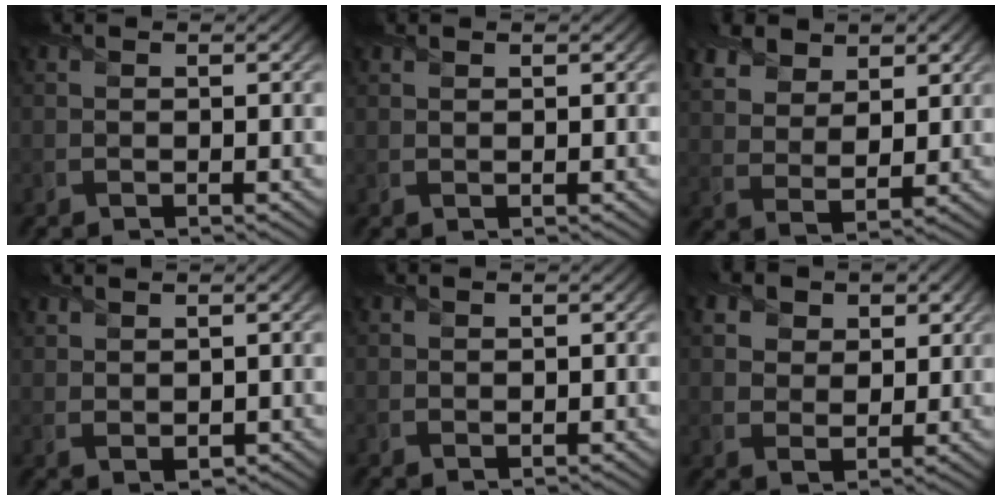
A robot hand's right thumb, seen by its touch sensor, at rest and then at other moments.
{"total": 0.7, "force": [0.6, 0.2, 0.3], "torque": [-0.007, 0.001, 0.012]}
{"total": 7.2, "force": [4.7, 4.0, 3.7], "torque": [-0.102, 0.003, 0.086]}
{"total": 2.0, "force": [1.4, 0.8, 1.2], "torque": [-0.028, 0.000, 0.036]}
{"total": 0.6, "force": [0.5, 0.3, 0.2], "torque": [-0.007, -0.001, 0.013]}
{"total": 6.2, "force": [3.3, 4.4, 2.8], "torque": [-0.091, -0.001, 0.057]}